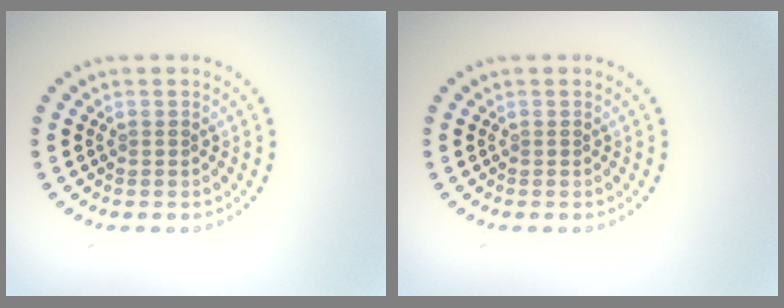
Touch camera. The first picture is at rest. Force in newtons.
{"total": 0.0}